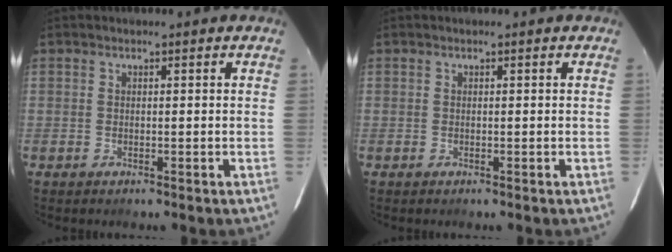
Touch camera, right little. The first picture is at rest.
{"total": 0.0}